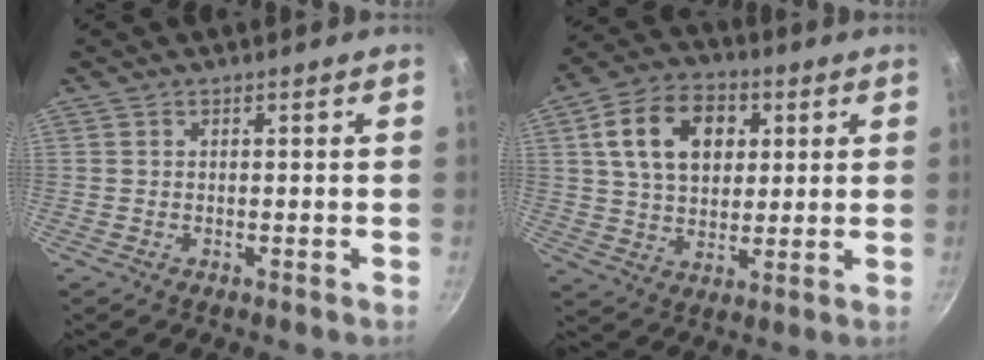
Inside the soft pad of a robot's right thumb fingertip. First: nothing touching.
{"total": 14.9, "force": [4.2, 10.5, 9.7], "torque": [-0.140, 0.004, 0.064]}